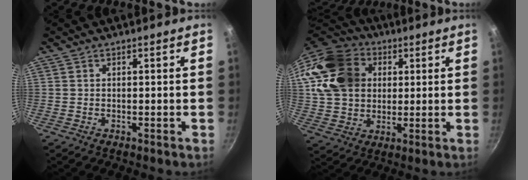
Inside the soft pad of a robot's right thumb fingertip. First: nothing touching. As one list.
[{"total": 19.7, "force": [5.4, 15.6, 10.7], "torque": [-0.197, 0.020, 0.098]}]